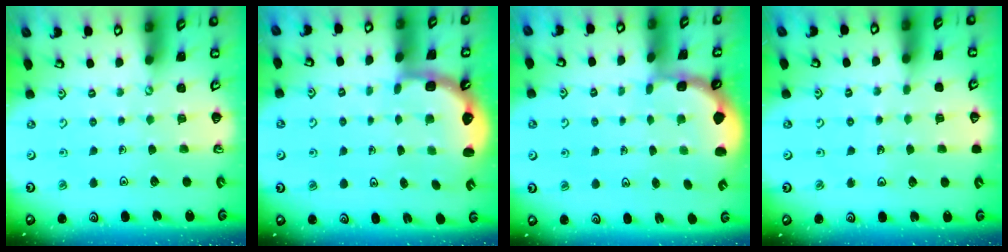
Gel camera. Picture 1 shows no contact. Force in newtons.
{"total": 2.6, "press": 2.3, "slide": 1.3}
{"total": 1.7, "press": 1.6, "slide": 0.5}
{"total": 3.0, "press": 3.0, "slide": 0.3}